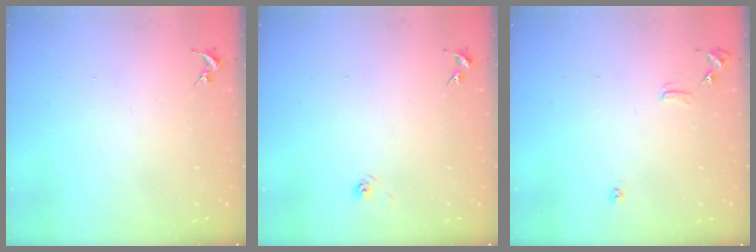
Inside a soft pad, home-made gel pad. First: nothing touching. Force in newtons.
{"total": 3.2, "press": 2.7, "slide": 1.7}
{"total": 7.4, "press": 7.4, "slide": 0.7}